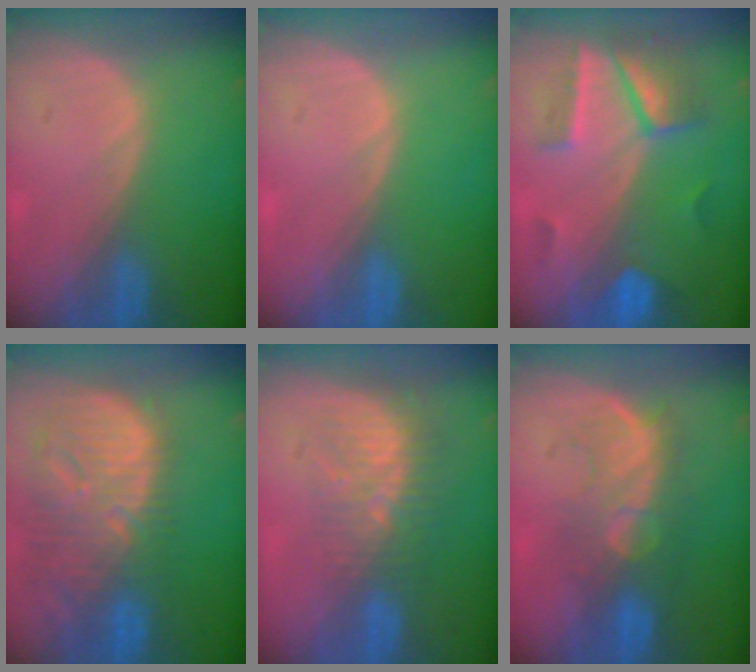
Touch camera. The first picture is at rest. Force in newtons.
{"total": 0.0}
{"total": 6.8, "press": 6.8, "slide": 0.2}
{"total": 13.4, "press": 11.6, "slide": 6.7}
{"total": 9.0, "press": 7.6, "slide": 4.9}
{"total": 8.1, "press": 7.9, "slide": 1.8}